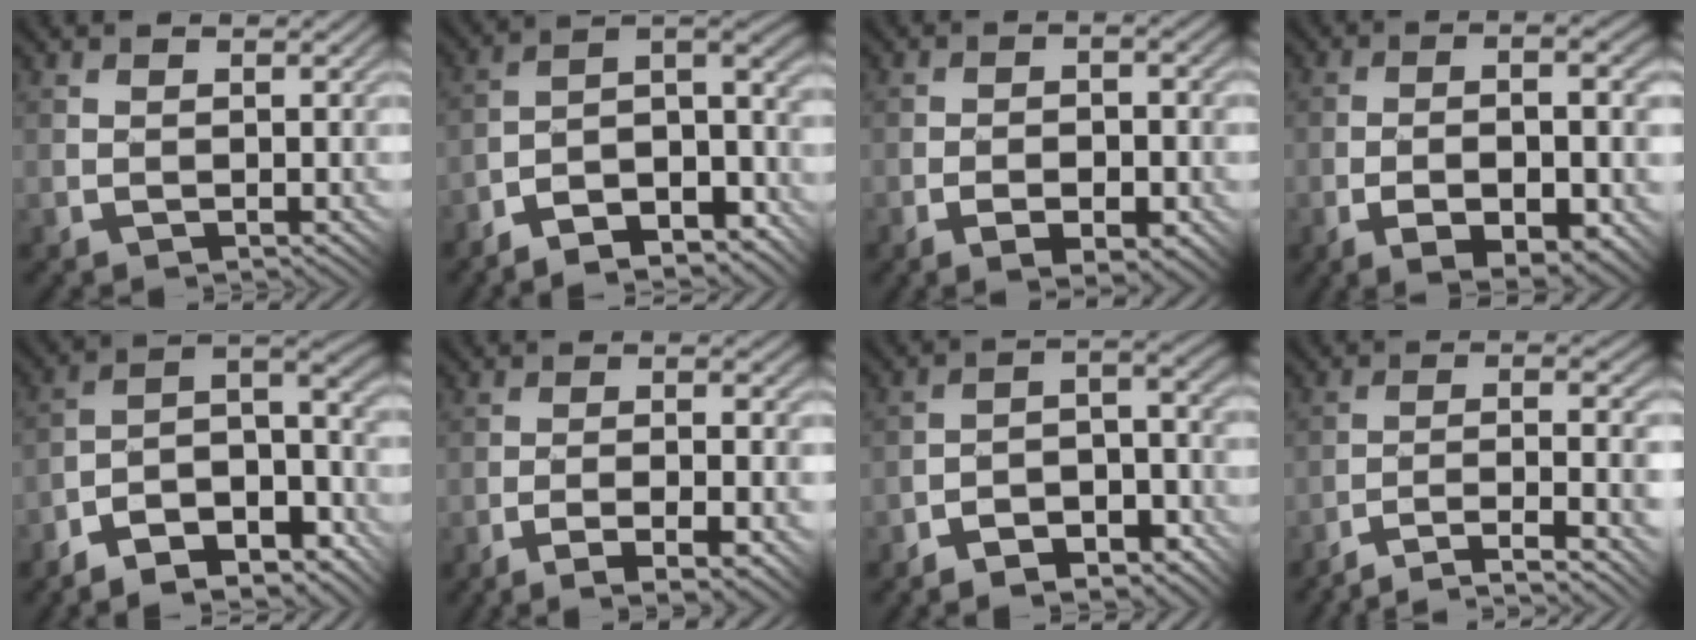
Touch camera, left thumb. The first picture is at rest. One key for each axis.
{"total": 11.9, "fx": -8.6, "fy": 3.6, "fz": 7.3, "tx": -0.112, "ty": -0.003, "tz": -0.136}
{"total": 6.1, "fx": -2.8, "fy": 2.7, "fz": 4.7, "tx": -0.059, "ty": 0.000, "tz": -0.032}
{"total": 11.7, "fx": -4.4, "fy": 4.2, "fz": 10.0, "tx": -0.145, "ty": -0.004, "tz": -0.039}
{"total": 11.8, "fx": -8.6, "fy": 3.9, "fz": 7.0, "tx": -0.127, "ty": -0.006, "tz": -0.138}
{"total": 7.9, "fx": -4.1, "fy": 1.3, "fz": 6.6, "tx": -0.107, "ty": 0.003, "tz": -0.050}
{"total": 7.2, "fx": -5.0, "fy": 2.9, "fz": 4.4, "tx": -0.059, "ty": 0.000, "tz": -0.095}
{"total": 9.8, "fx": -7.2, "fy": 0.7, "fz": 6.7, "tx": -0.102, "ty": 0.018, "tz": -0.114}